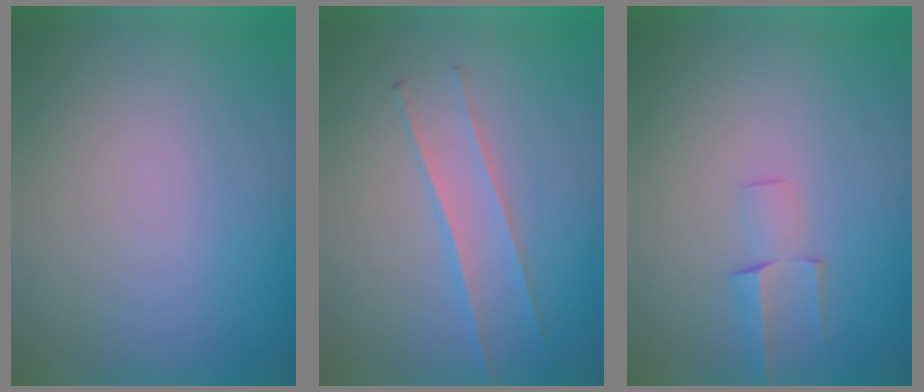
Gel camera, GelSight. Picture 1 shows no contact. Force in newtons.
{"total": 2.4}
{"total": 2.1}